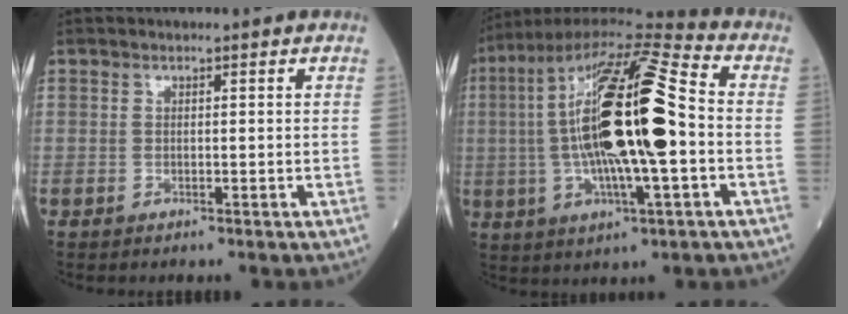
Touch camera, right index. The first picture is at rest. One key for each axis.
{"total": 24.6, "fx": -0.1, "fy": 4.4, "fz": 24.2, "tx": -0.476, "ty": 0.015, "tz": -0.013}